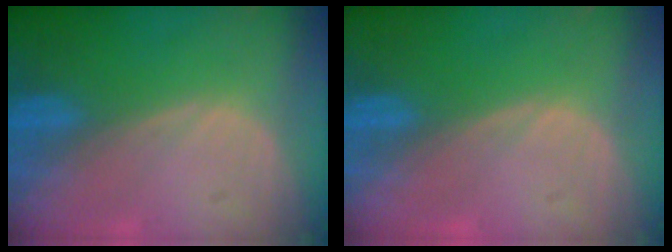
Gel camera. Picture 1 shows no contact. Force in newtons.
{"total": 0.0}